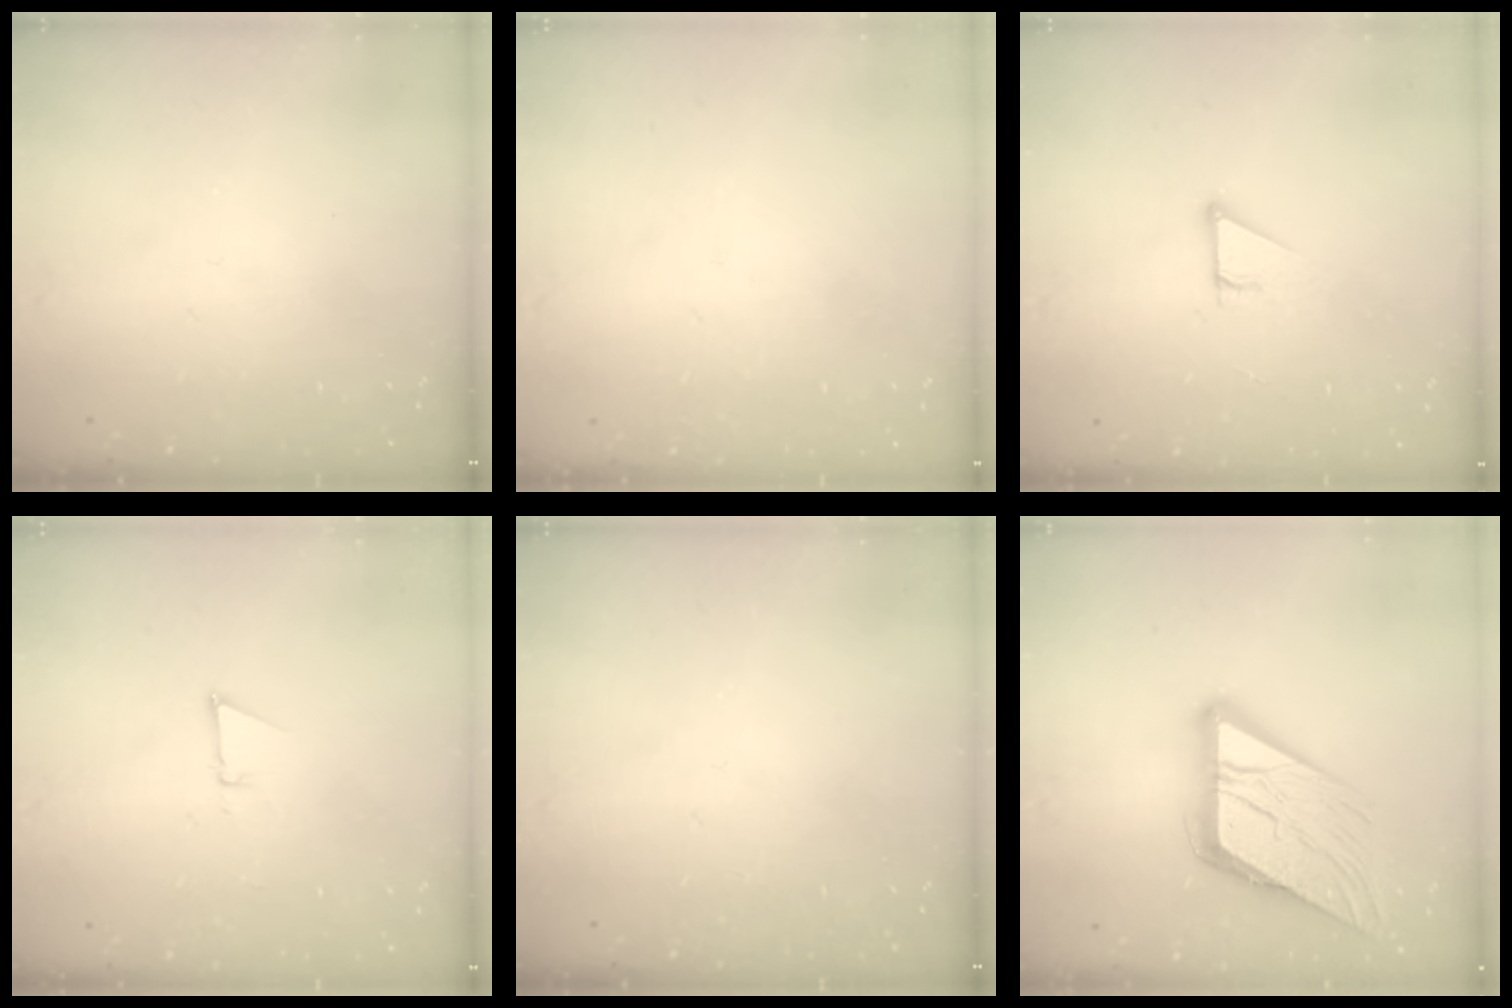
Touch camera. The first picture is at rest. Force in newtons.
{"total": 1.5, "press": 1.5, "slide": 0.1}
{"total": 2.9, "press": 2.9, "slide": 0.2}
{"total": 3.0, "press": 2.9, "slide": 0.8}
{"total": 0.0}
{"total": 17.4, "press": 17.3, "slide": 1.3}